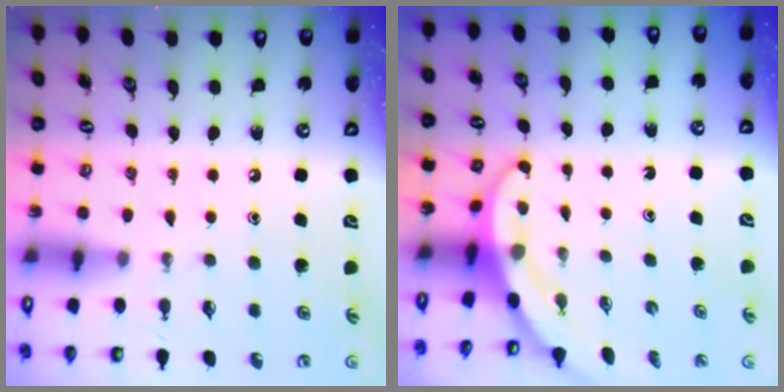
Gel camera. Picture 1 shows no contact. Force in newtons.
{"total": 3.1, "press": 3.1, "slide": 0.1}